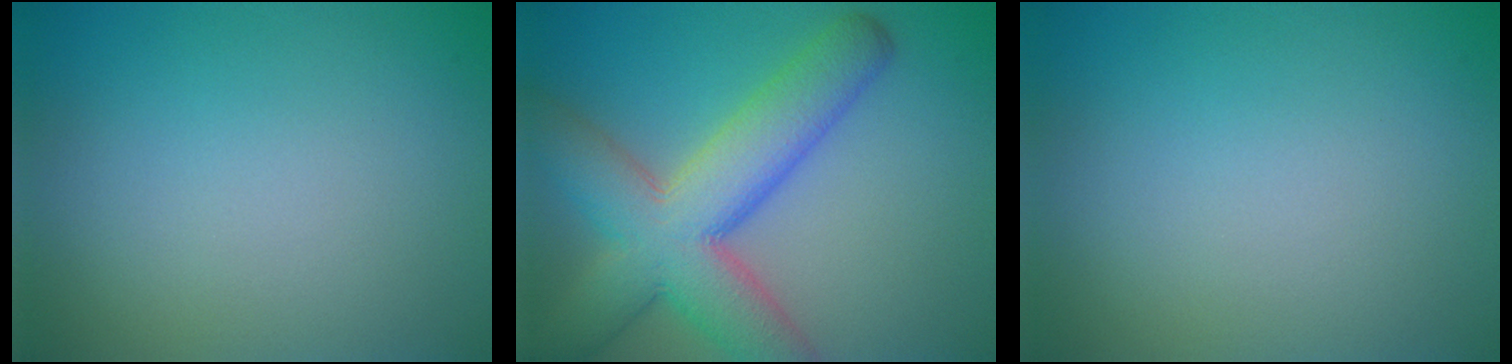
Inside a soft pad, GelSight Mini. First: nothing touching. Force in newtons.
{"total": 9.8, "press": 9.8, "slide": 0.5}
{"total": 0.0}